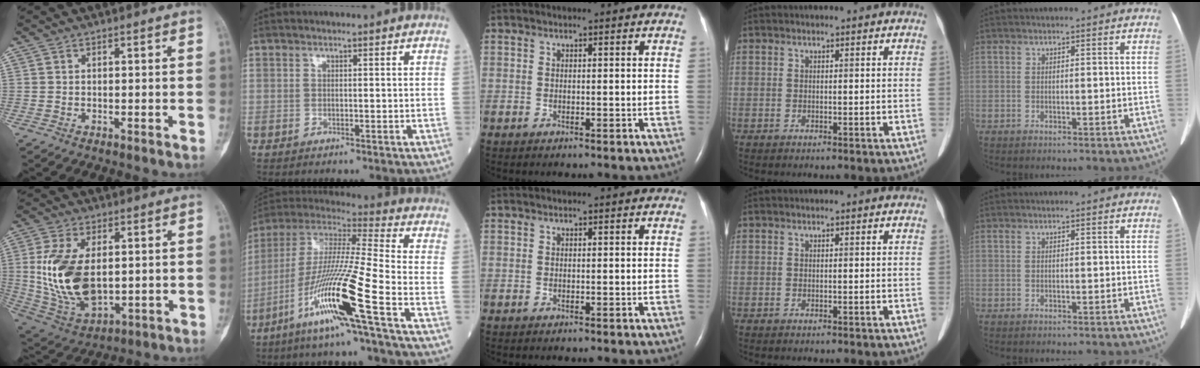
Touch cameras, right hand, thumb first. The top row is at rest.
{"thumb": {"total": 16.5, "force": [1.3, 9.5, 13.4], "torque": [-0.261, -0.013, 0.042]}, "index": {"total": 17.0, "force": [-7.7, -1.3, 15.1], "torque": [-0.307, -0.026, -0.153]}}